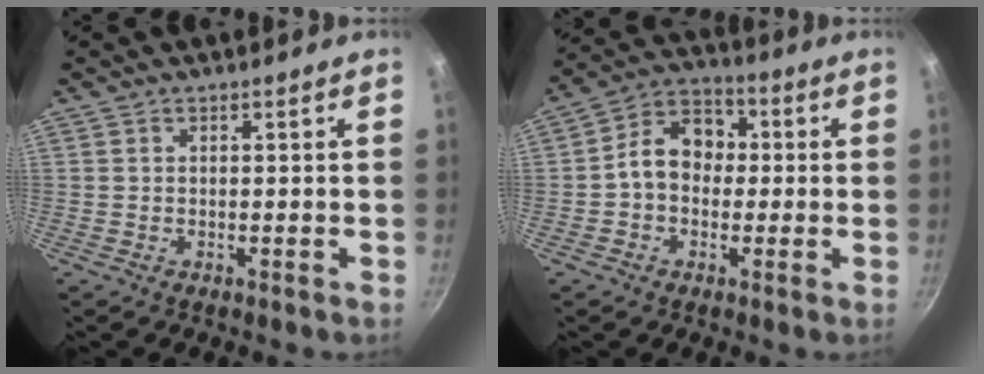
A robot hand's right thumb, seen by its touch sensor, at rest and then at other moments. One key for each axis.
{"total": 10.0, "fx": -0.1, "fy": 7.8, "fz": 6.2, "tx": -0.064, "ty": 0.031, "tz": -0.022}